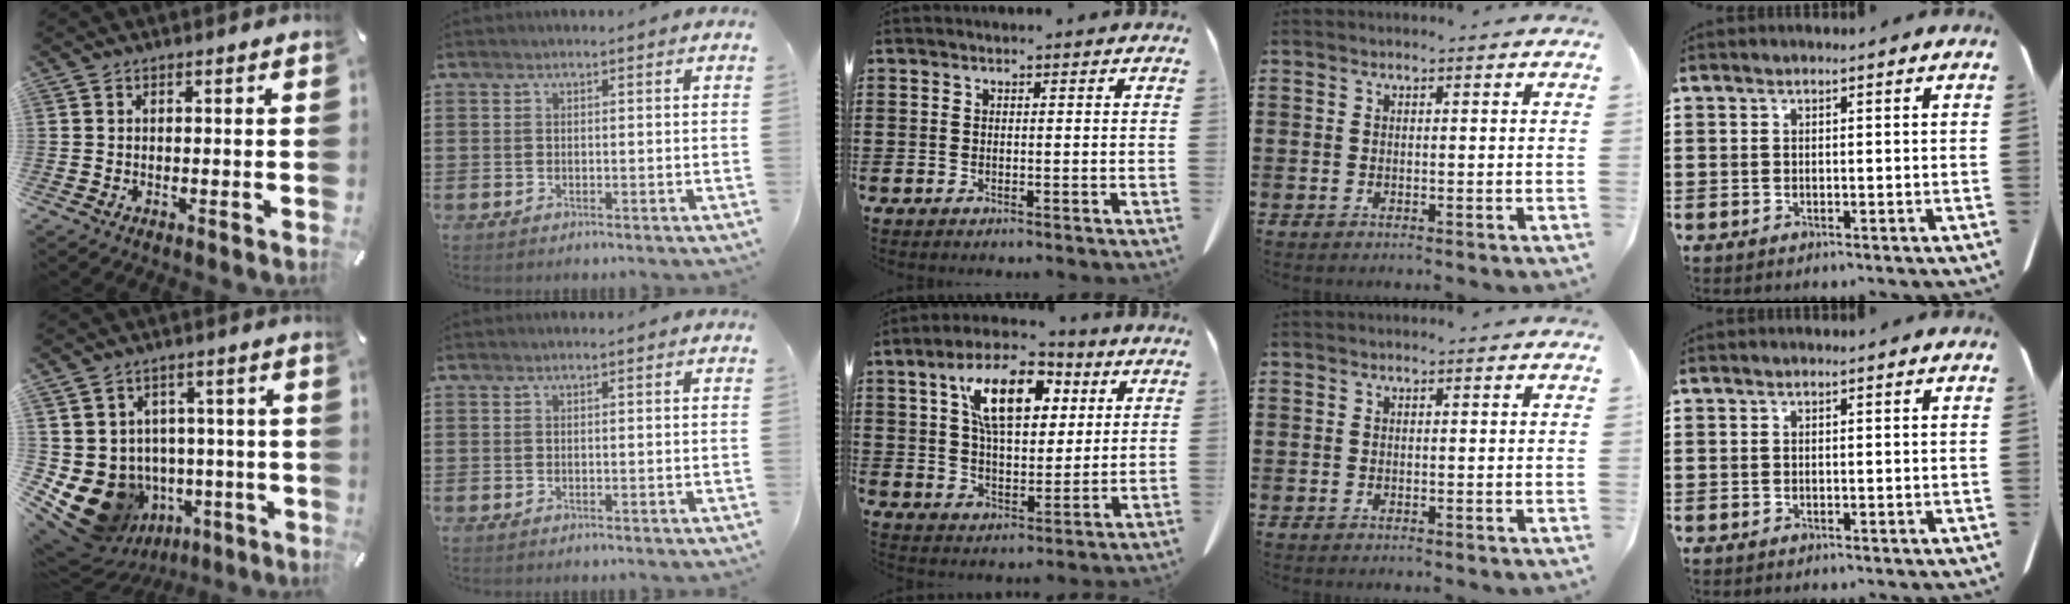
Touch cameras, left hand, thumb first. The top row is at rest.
{"thumb": {"total": 12.7, "force": [-3.7, 11.1, 4.9], "torque": [-0.098, -0.003, -0.044]}, "middle": {"total": 12.6, "force": [5.8, 6.1, 9.4], "torque": [-0.173, 0.003, 0.101]}}